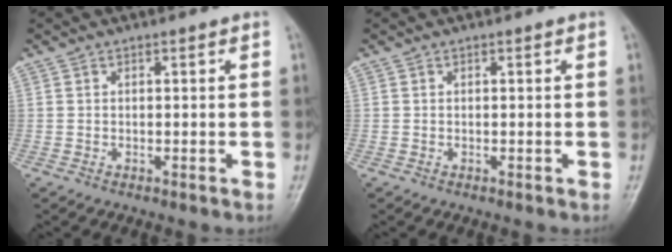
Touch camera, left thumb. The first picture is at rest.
{"total": 0.0}